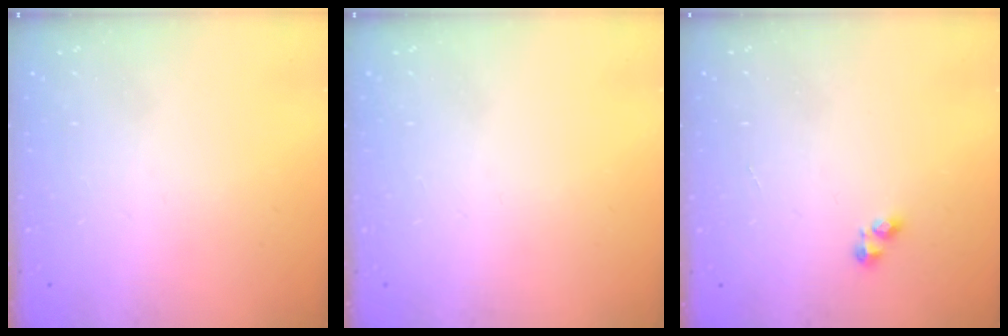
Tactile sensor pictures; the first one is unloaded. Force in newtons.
{"total": 0.0}
{"total": 2.4, "press": 2.4, "slide": 0.3}